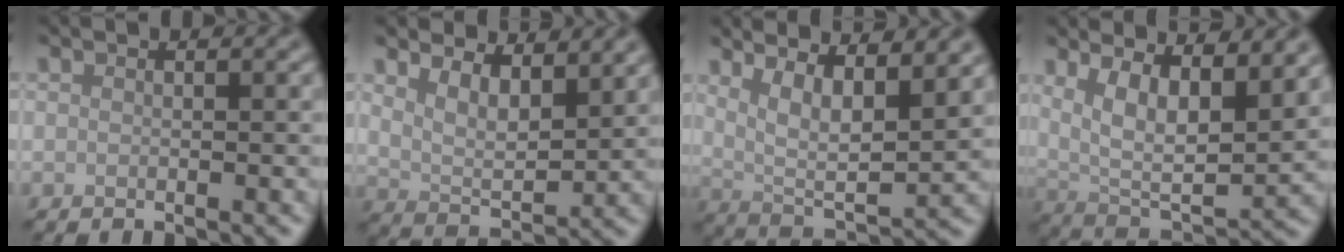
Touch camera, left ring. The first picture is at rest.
{"total": 4.8, "force": [3.2, 2.1, 2.9], "torque": [-0.059, -0.008, 0.053]}
{"total": 7.9, "force": [4.1, 2.4, 6.3], "torque": [-0.096, 0.000, 0.068]}
{"total": 10.6, "force": [4.8, 4.0, 8.5], "torque": [-0.135, 0.004, 0.076]}